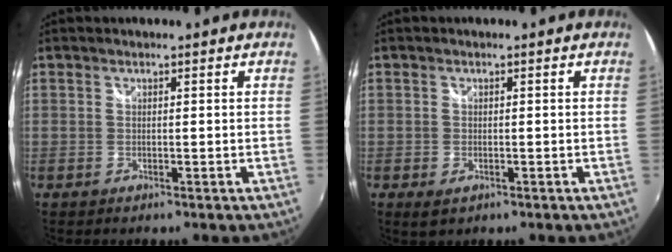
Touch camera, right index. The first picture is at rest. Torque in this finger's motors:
{"motor_torque": [0.12, -0.11, 0.07, 0.00]}